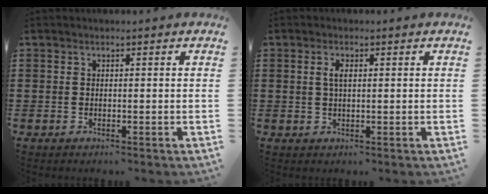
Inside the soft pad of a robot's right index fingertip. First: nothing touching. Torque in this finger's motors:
{"motor_torque": [0.03, -0.03, 0.20, 0.03]}